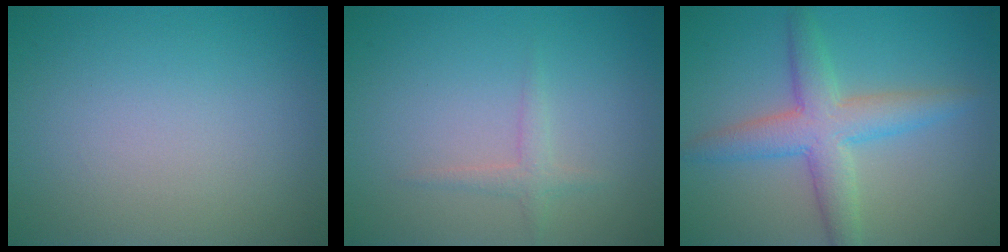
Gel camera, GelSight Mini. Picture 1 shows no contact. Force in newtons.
{"total": 1.3, "press": 1.3, "slide": 0.0}
{"total": 5.1, "press": 5.1, "slide": 0.2}